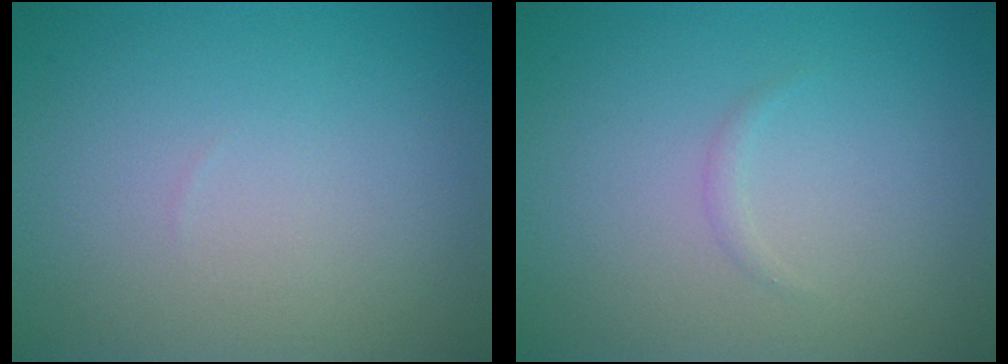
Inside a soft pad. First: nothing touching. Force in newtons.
{"total": 0.6, "press": 0.6, "slide": 0.1}